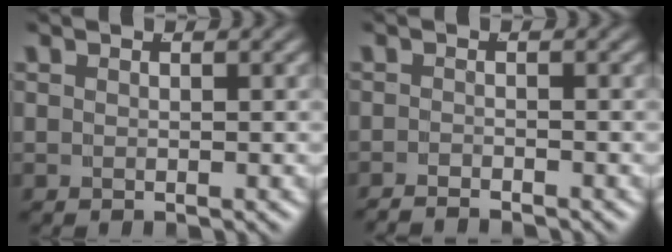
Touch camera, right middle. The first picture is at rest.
{"total": 1.7, "force": [-1.7, -0.1, -0.1], "torque": [-0.003, -0.010, -0.028]}